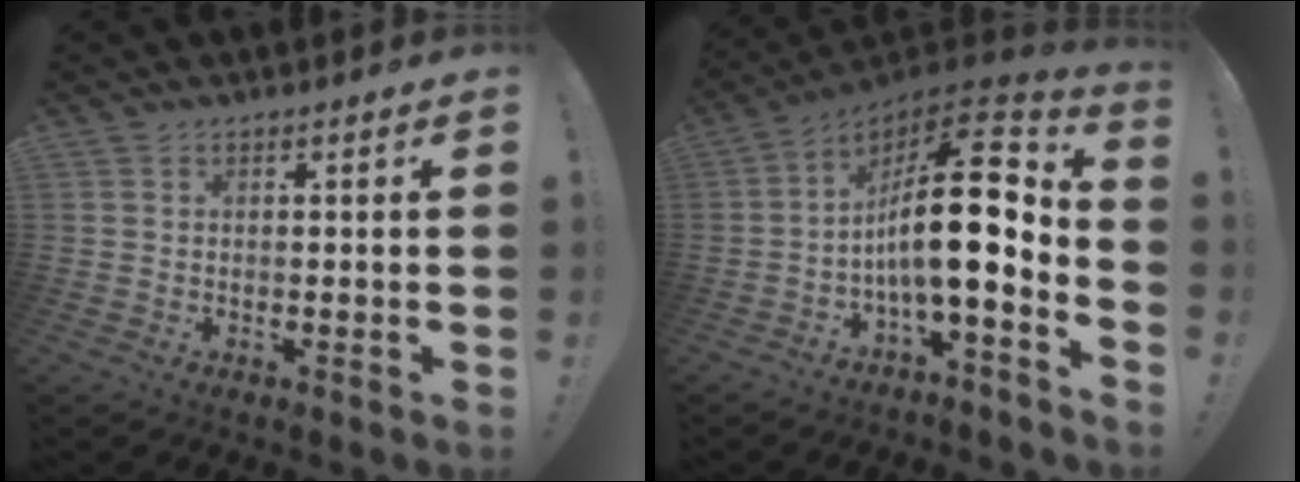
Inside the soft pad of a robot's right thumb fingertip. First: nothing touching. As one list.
[{"total": 18.9, "force": [-0.4, 6.3, 17.8], "torque": [-0.292, 0.000, -0.009]}]